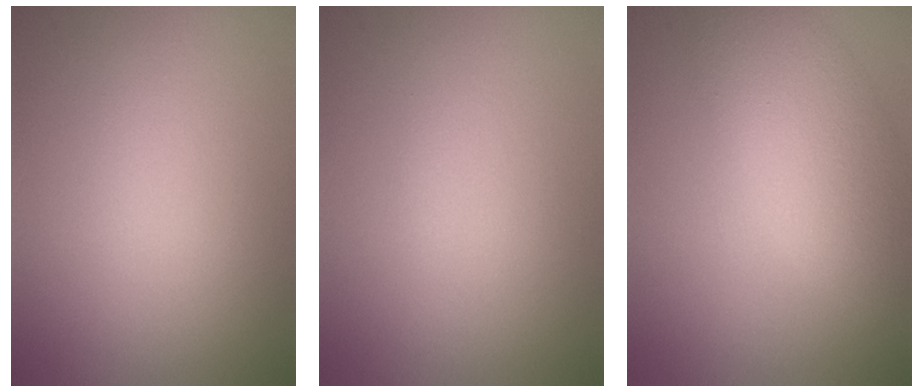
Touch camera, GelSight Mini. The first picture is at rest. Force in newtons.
{"total": 0.0}
{"total": 5.5, "press": 5.4, "slide": 0.5}